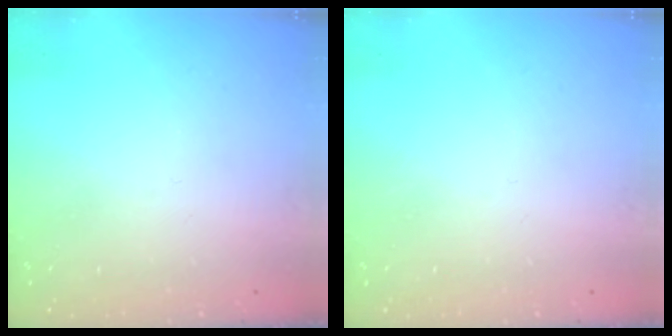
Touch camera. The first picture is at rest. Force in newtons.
{"total": 0.0}